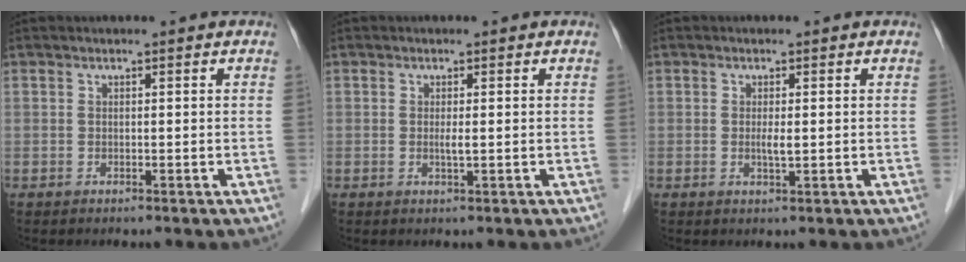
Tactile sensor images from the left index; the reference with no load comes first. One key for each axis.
{"total": 1.0, "fx": -0.1, "fy": 0.0, "fz": 0.9, "tx": -0.022, "ty": -0.006, "tz": -0.001}
{"total": 1.4, "fx": -0.1, "fy": 0.2, "fz": 1.4, "tx": -0.028, "ty": -0.006, "tz": -0.002}